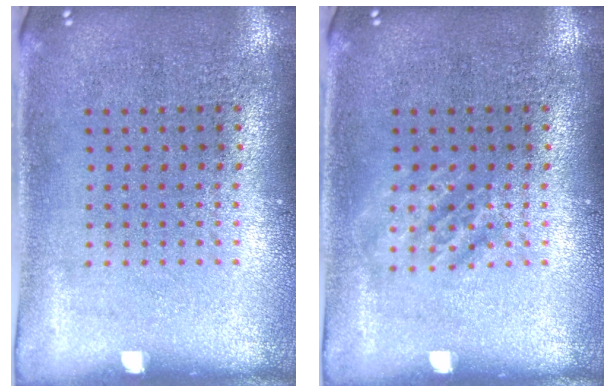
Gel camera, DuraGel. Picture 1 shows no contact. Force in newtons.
{"total": 1.4, "press": 1.4, "slide": 0.2}